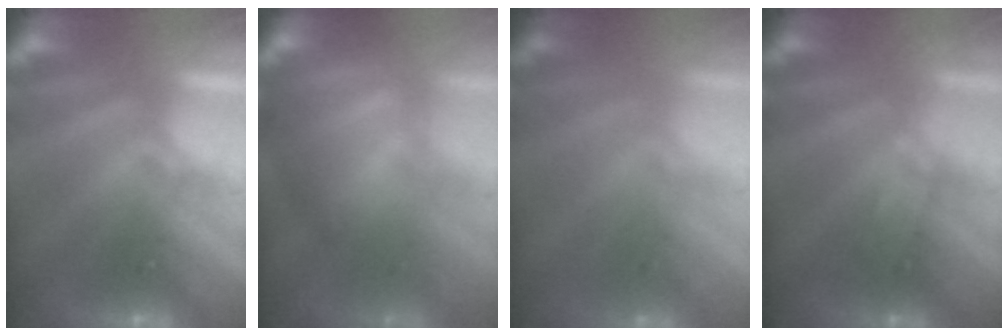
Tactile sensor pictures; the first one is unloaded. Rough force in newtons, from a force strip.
{"total": 9.1}
{"total": 1.6}
{"total": 2.9}